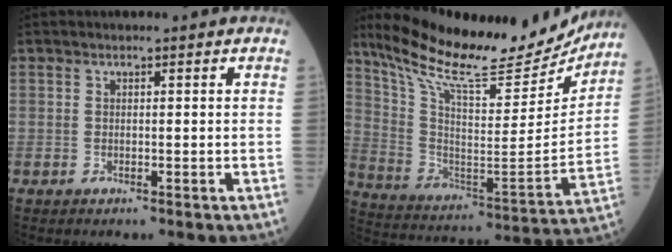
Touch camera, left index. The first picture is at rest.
{"total": 25.4, "force": [22.2, 4.2, 11.6], "torque": [-0.207, -0.044, 0.335]}